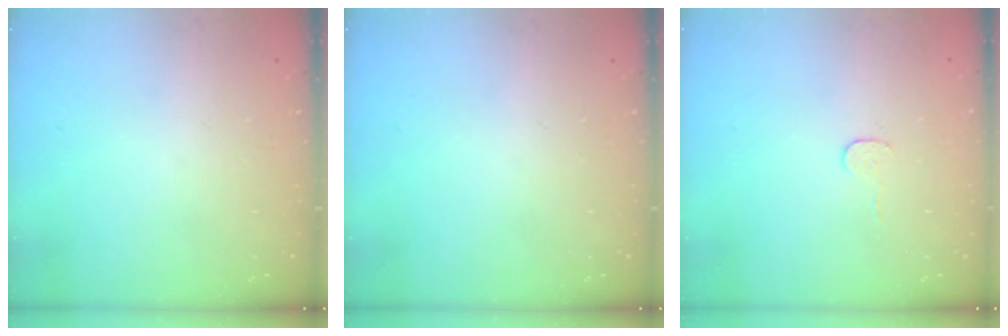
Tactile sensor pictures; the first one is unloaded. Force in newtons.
{"total": 0.0}
{"total": 3.0, "press": 3.0, "slide": 0.3}